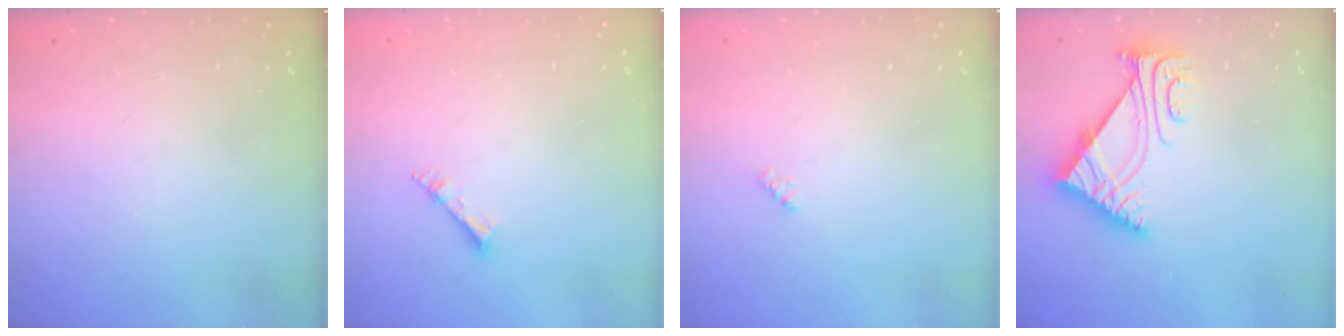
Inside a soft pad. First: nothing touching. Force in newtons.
{"total": 2.7, "press": 2.7, "slide": 0.3}
{"total": 2.4, "press": 2.4, "slide": 0.4}
{"total": 7.4, "press": 7.3, "slide": 1.0}